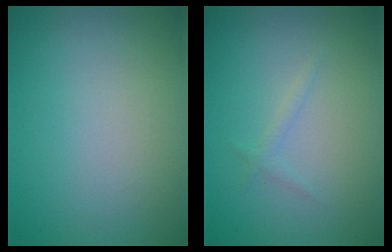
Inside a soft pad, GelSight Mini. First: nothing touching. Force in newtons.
{"total": 0.8, "press": 0.8, "slide": 0.0}